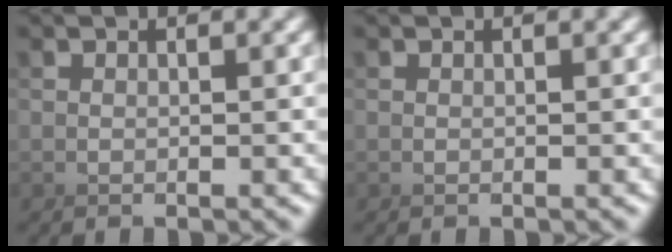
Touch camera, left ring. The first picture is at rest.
{"total": 0.0}